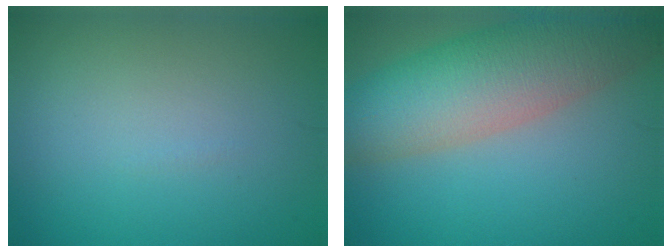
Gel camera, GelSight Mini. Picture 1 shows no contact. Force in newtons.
{"total": 9.6, "press": 9.6, "slide": 0.6}